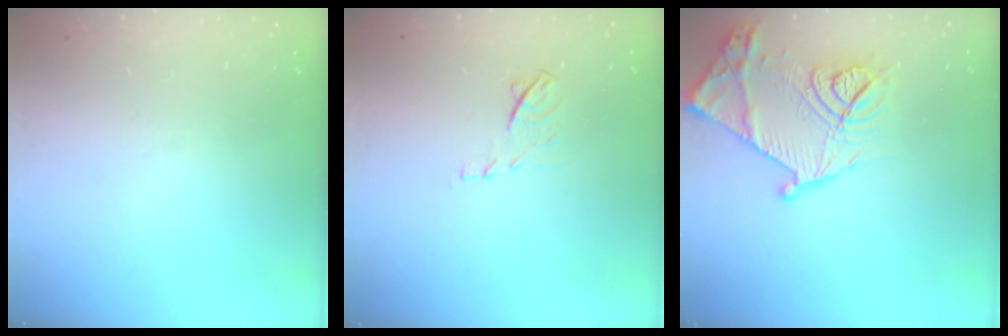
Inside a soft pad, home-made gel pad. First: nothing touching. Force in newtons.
{"total": 7.6, "press": 7.6, "slide": 0.7}
{"total": 19.0, "press": 19.0, "slide": 0.7}